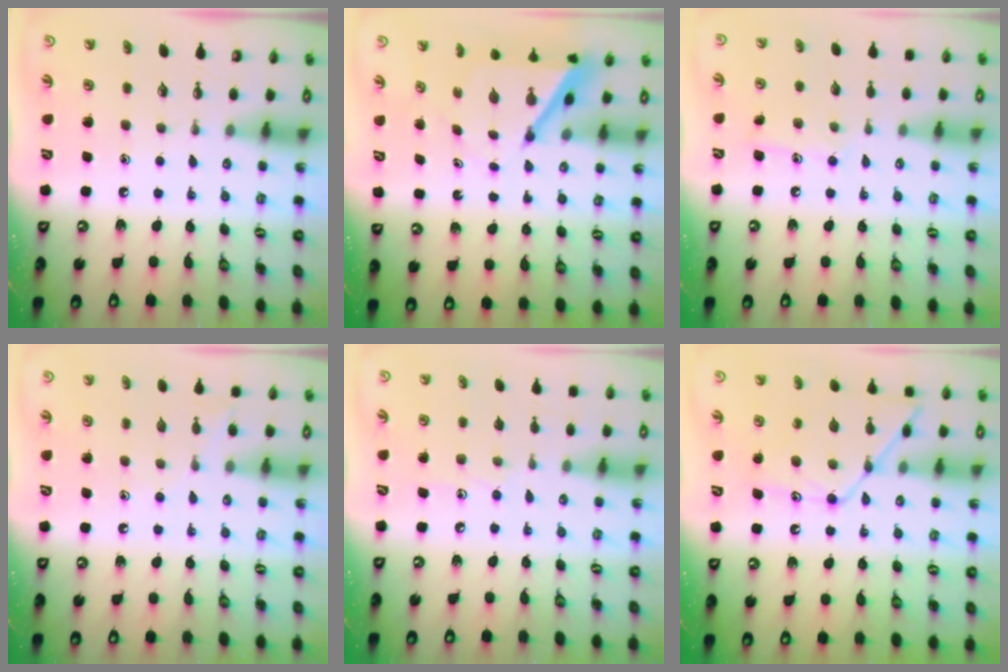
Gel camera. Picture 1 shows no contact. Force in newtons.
{"total": 5.6, "press": 5.6, "slide": 0.5}
{"total": 7.6, "press": 7.6, "slide": 0.5}
{"total": 7.1, "press": 7.0, "slide": 0.8}
{"total": 5.2, "press": 5.2, "slide": 0.4}
{"total": 12.4, "press": 12.4, "slide": 1.0}